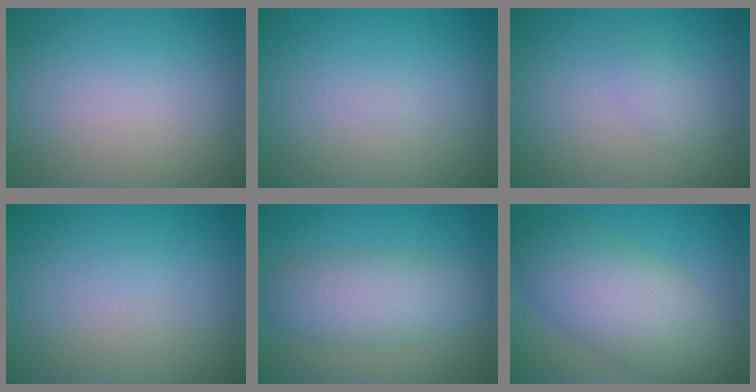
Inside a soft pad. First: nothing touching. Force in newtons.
{"total": 0.0}
{"total": 1.1, "press": 1.1, "slide": 0.0}
{"total": 0.0}
{"total": 4.7, "press": 4.7, "slide": 0.1}
{"total": 7.7, "press": 7.7, "slide": 0.1}